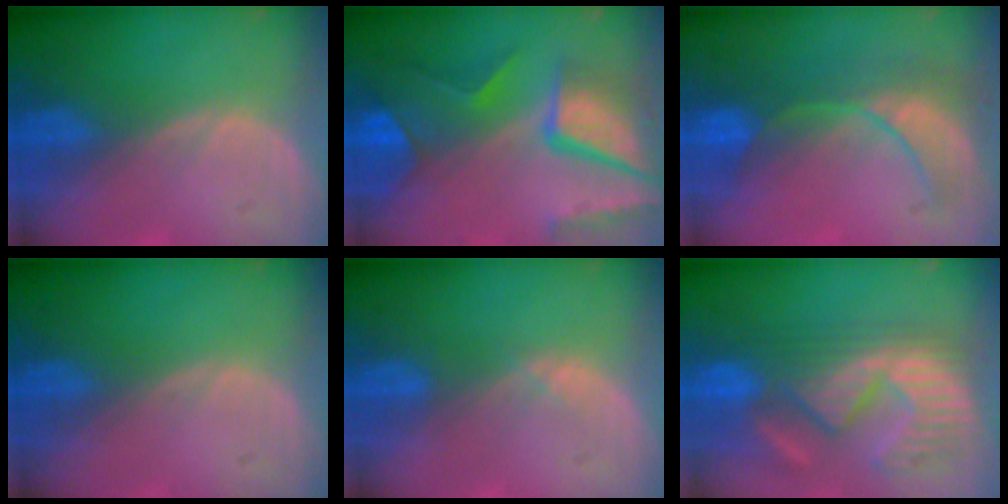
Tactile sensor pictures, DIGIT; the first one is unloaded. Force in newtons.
{"total": 11.2, "press": 9.3, "slide": 6.3}
{"total": 8.1, "press": 8.0, "slide": 1.0}
{"total": 0.0}
{"total": 0.9, "press": 0.9, "slide": 0.3}
{"total": 11.3, "press": 10.9, "slide": 3.2}